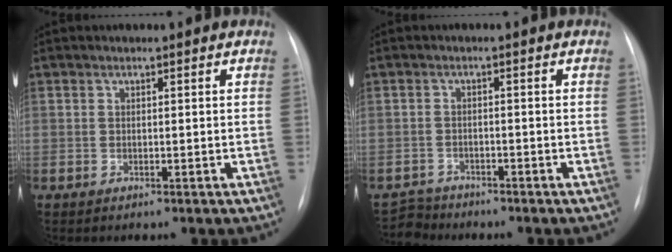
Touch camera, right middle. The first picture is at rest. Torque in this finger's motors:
{"motor_torque": [0.04, 0.04, -0.05, -0.03]}